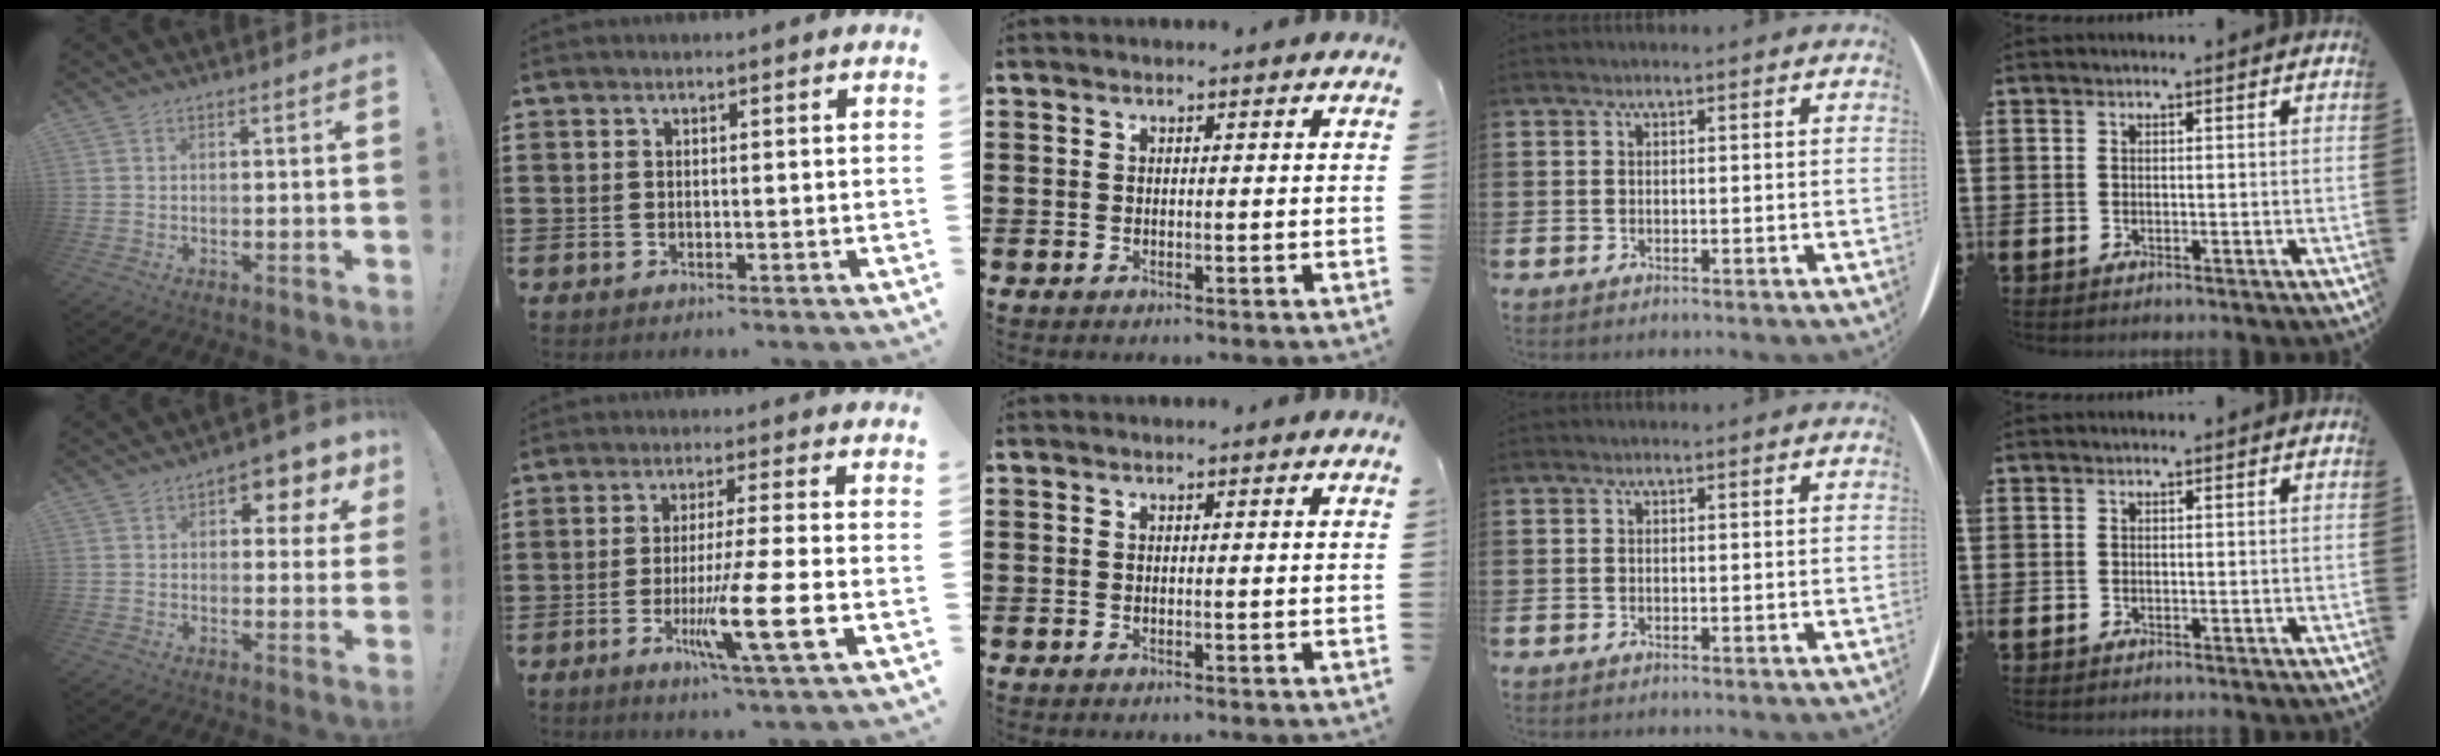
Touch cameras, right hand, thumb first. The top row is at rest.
{"thumb": {"total": 6.3, "force": [3.0, 3.6, 4.2], "torque": [-0.047, -0.018, 0.048]}, "index": {"total": 10.2, "force": [-3.0, -0.1, 9.8], "torque": [-0.182, -0.021, -0.054]}}